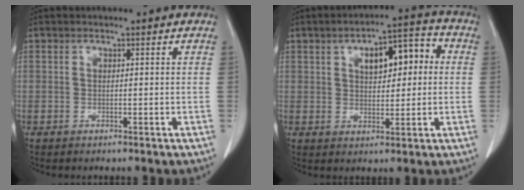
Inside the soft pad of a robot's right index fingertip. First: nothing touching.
{"total": 9.9, "force": [2.2, 4.4, 8.7], "torque": [-0.129, 0.033, 0.035]}